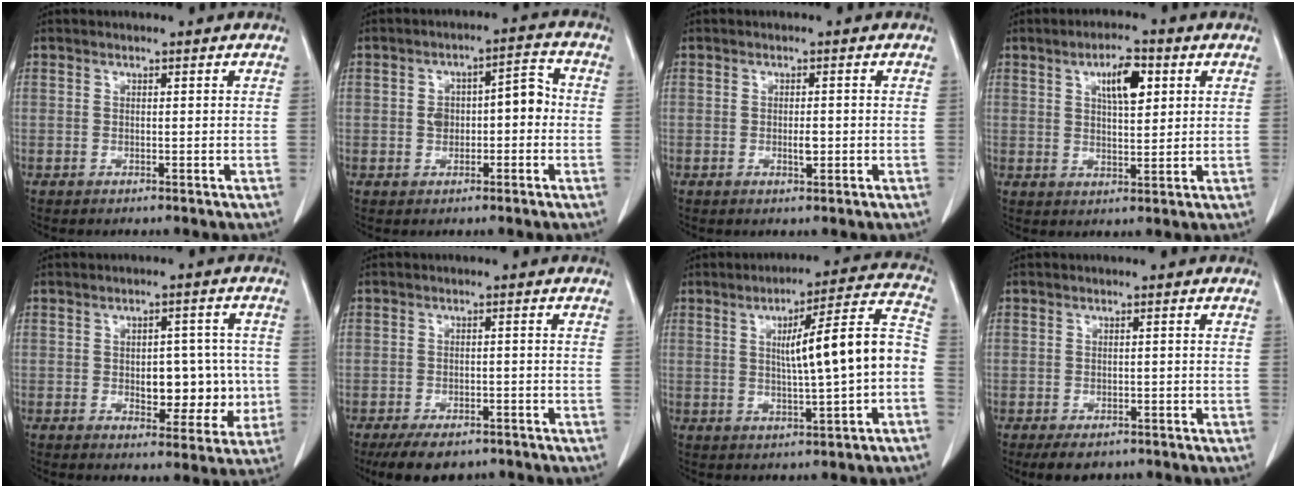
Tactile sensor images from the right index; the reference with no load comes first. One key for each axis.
{"total": 6.4, "fx": -0.2, "fy": 3.4, "fz": 5.4, "tx": -0.081, "ty": 0.039, "tz": -0.001}
{"total": 1.7, "fx": -0.3, "fy": 0.6, "fz": 1.6, "tx": -0.029, "ty": -0.001, "tz": -0.003}
{"total": 6.5, "fx": 2.7, "fy": 2.2, "fz": 5.5, "tx": -0.093, "ty": 0.006, "tz": 0.044}
{"total": 8.5, "fx": -0.7, "fy": 4.7, "fz": 7.0, "tx": -0.075, "ty": 0.016, "tz": 0.001}
{"total": 7.7, "fx": -5.8, "fy": 3.6, "fz": 3.6, "tx": -0.049, "ty": -0.001, "tz": -0.084}
{"total": 13.0, "fx": -0.4, "fy": 0.7, "fz": 13.0, "tx": -0.181, "ty": 0.030, "tz": -0.005}
{"total": 4.1, "fx": -2.9, "fy": 2.2, "fz": 1.8, "tx": -0.022, "ty": -0.002, "tz": -0.037}